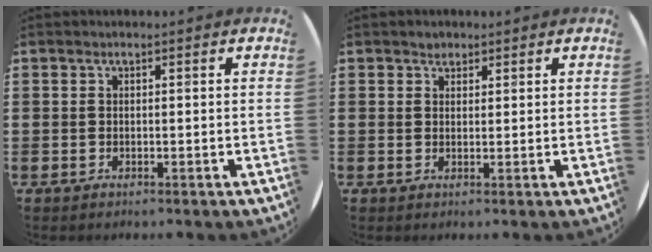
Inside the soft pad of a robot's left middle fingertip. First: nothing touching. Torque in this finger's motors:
{"motor_torque": [0.03, -0.01, 0.00, 0.00]}